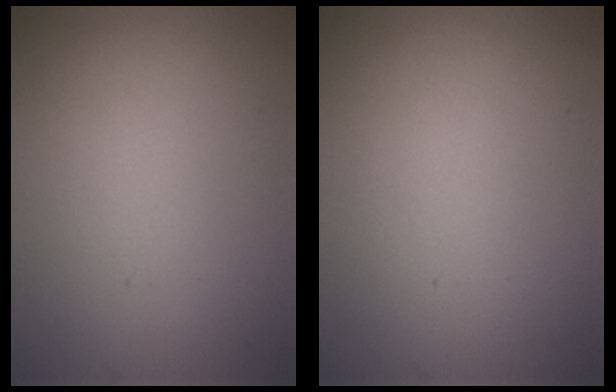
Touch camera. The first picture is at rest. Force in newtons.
{"total": 0.0}